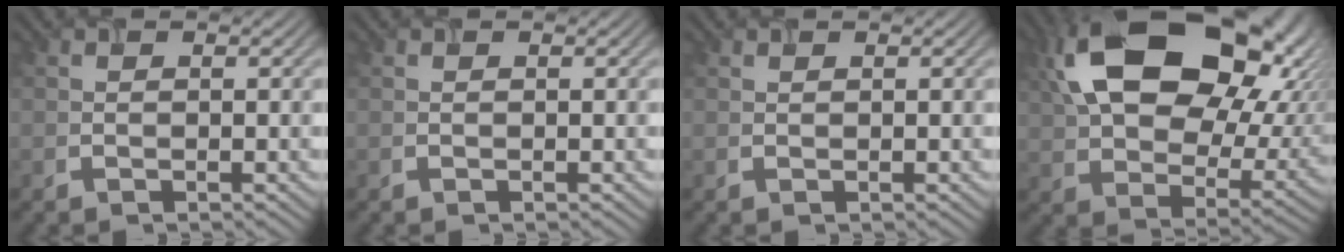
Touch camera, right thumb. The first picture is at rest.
{"total": 0.0}
{"total": 0.0}
{"total": 21.0, "force": [7.6, 13.1, 14.6], "torque": [-0.299, 0.015, 0.144]}